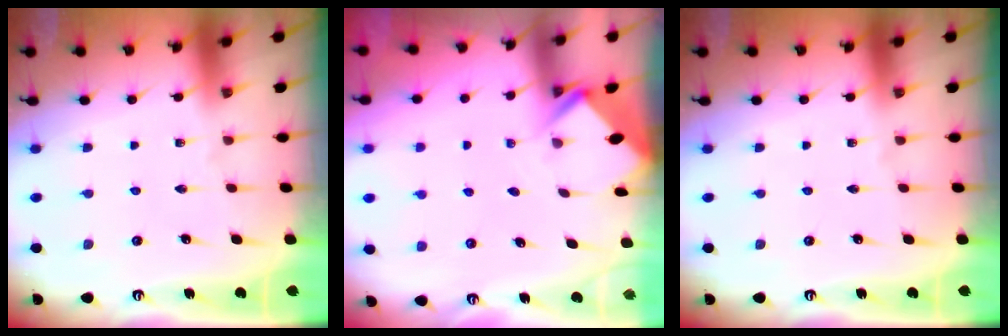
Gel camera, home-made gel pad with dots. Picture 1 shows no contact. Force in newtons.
{"total": 2.7, "press": 2.7, "slide": 0.2}
{"total": 0.0}